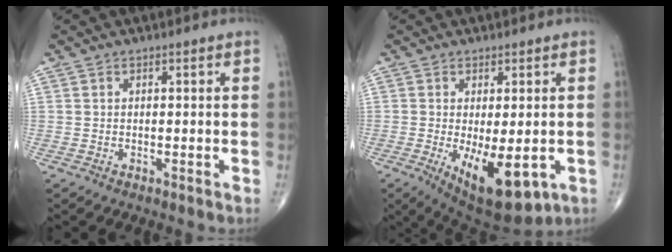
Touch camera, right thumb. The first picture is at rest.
{"total": 12.3, "force": [-3.5, 5.1, 10.6], "torque": [-0.153, -0.021, -0.034]}